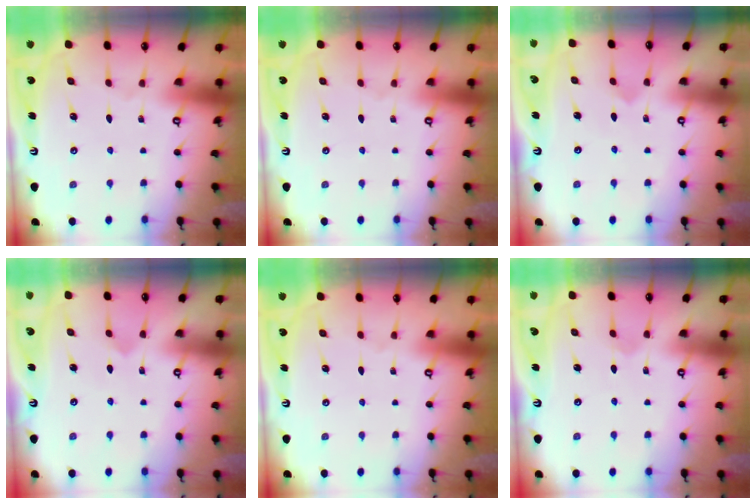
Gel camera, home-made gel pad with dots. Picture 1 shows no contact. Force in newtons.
{"total": 0.0}
{"total": 1.5, "press": 1.5, "slide": 0.1}
{"total": 1.5, "press": 1.5, "slide": 0.1}
{"total": 0.0}
{"total": 1.5, "press": 1.4, "slide": 0.1}